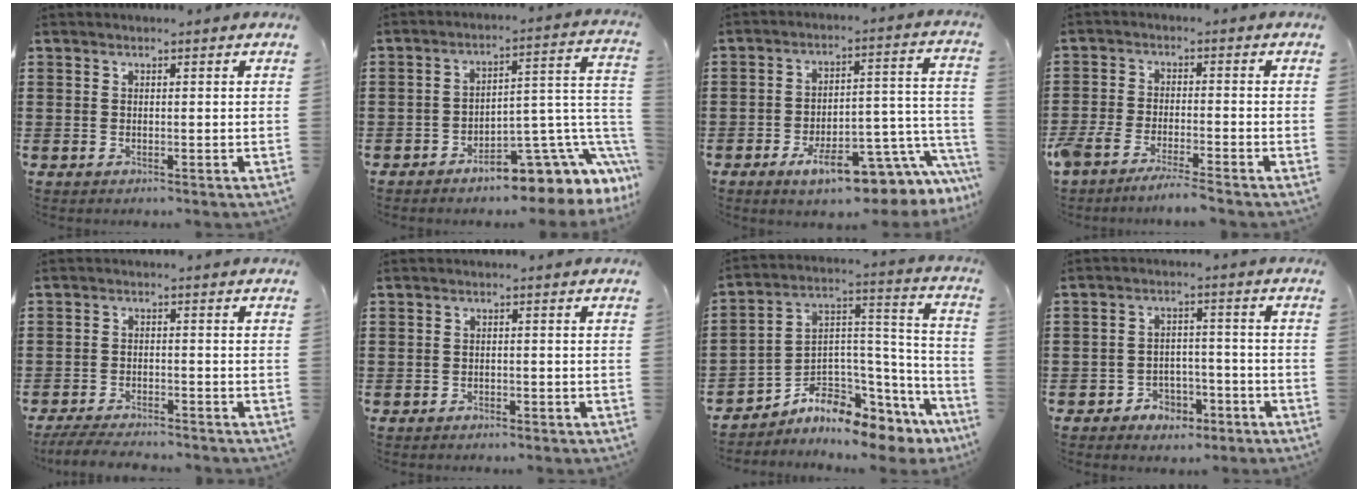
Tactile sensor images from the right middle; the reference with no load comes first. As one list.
[{"total": 7.7, "force": [-4.5, 2.9, 5.5], "torque": [-0.071, -0.020, -0.078]}, {"total": 11.3, "force": [-7.5, 3.3, 7.8], "torque": [-0.097, 0.005, -0.136]}, {"total": 4.4, "force": [-4.2, 0.0, 1.4], "torque": [-0.045, -0.012, -0.088]}, {"total": 3.7, "force": [-3.6, 0.2, 0.8], "torque": [-0.023, -0.003, -0.076]}, {"total": 1.1, "force": [-1.1, 0.3, 0.2], "torque": [-0.009, -0.002, -0.022]}, {"total": 6.1, "force": [-5.2, 2.4, 1.9], "torque": [-0.050, -0.020, -0.103]}, {"total": 3.4, "force": [-2.8, 1.9, 0.6], "torque": [-0.020, 0.005, -0.058]}]